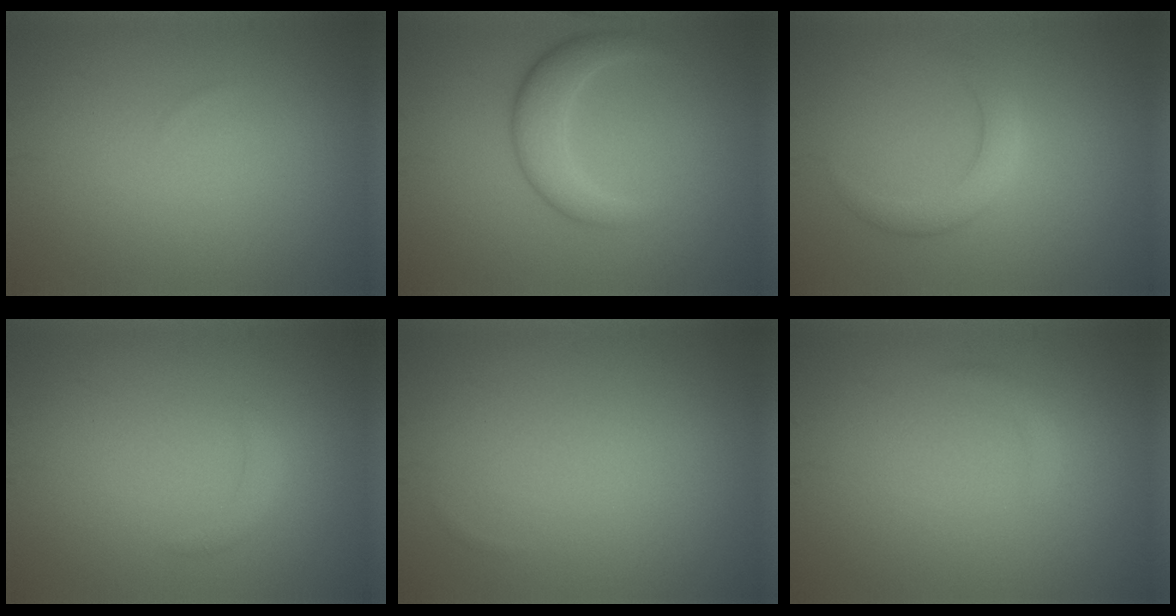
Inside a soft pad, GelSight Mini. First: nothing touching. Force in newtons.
{"total": 3.3, "press": 3.3, "slide": 0.1}
{"total": 2.7, "press": 2.7, "slide": 0.1}
{"total": 1.2, "press": 1.2, "slide": 0.1}
{"total": 0.0}
{"total": 0.9, "press": 0.9, "slide": 0.1}